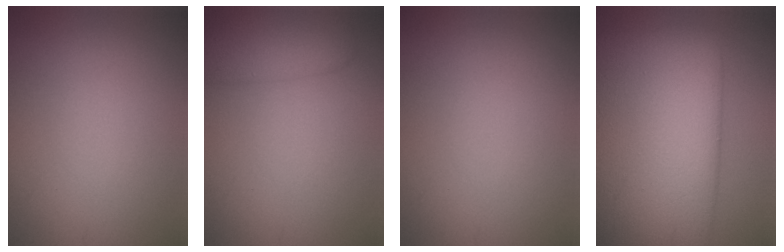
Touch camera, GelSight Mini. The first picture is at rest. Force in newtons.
{"total": 2.9, "press": 2.9, "slide": 0.3}
{"total": 0.0}
{"total": 16.4, "press": 16.4, "slide": 0.6}